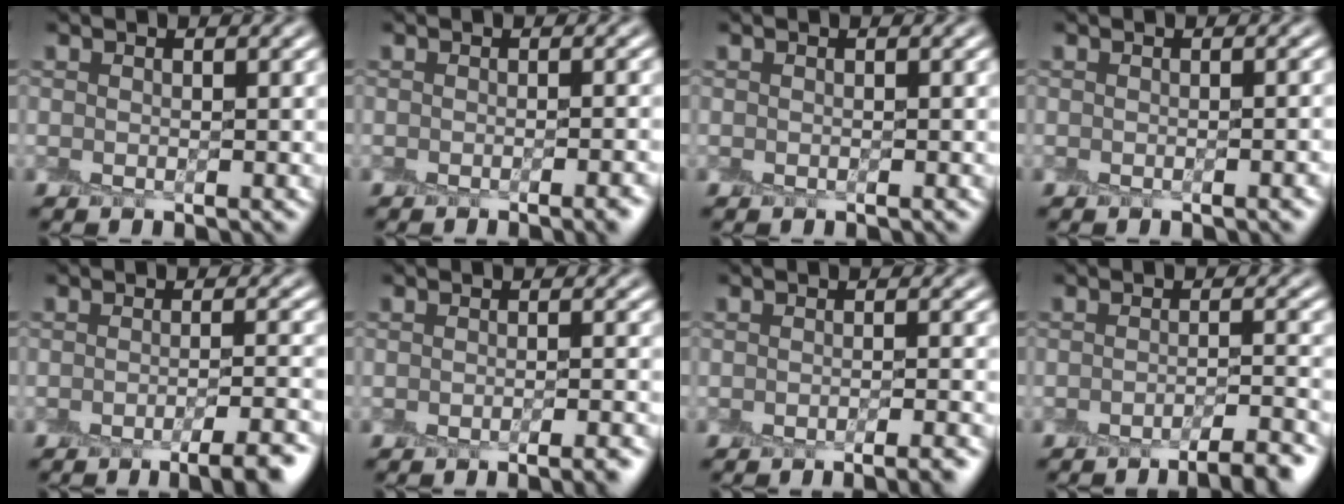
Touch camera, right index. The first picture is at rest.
{"total": 3.0, "force": [-2.0, 0.5, 2.2], "torque": [-0.016, -0.006, -0.021]}
{"total": 0.0}
{"total": 1.7, "force": [-1.2, 0.3, 1.2], "torque": [-0.010, -0.002, -0.013]}
{"total": 5.1, "force": [-3.5, 0.9, 3.6], "torque": [-0.048, -0.007, -0.048]}
{"total": 3.3, "force": [-2.7, 0.5, 1.9], "torque": [-0.015, -0.004, -0.030]}
{"total": 3.8, "force": [-3.1, 0.6, 2.1], "torque": [-0.015, -0.006, -0.034]}
{"total": 4.7, "force": [-3.7, 0.7, 2.9], "torque": [-0.038, -0.004, -0.052]}